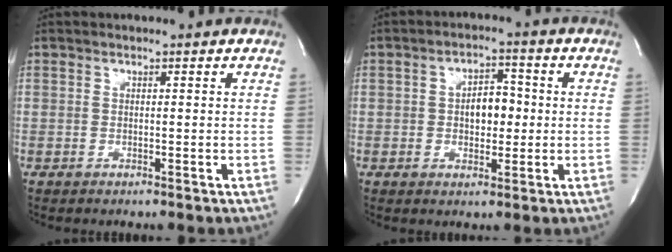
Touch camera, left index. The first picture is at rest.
{"total": 5.2, "force": [-0.1, 2.9, 4.3], "torque": [-0.068, 0.012, 0.001]}